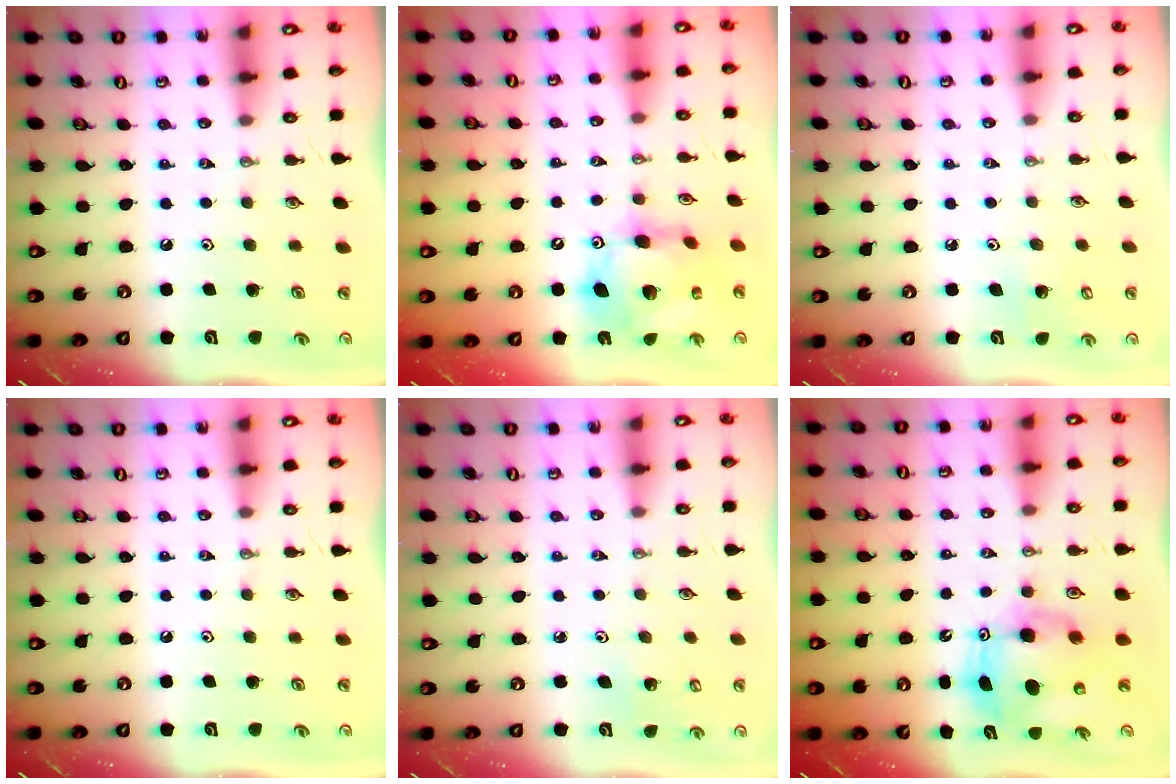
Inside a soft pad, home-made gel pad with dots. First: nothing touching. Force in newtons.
{"total": 16.7, "press": 16.6, "slide": 1.8}
{"total": 5.5, "press": 5.5, "slide": 0.4}
{"total": 0.0}
{"total": 2.9, "press": 2.9, "slide": 0.2}
{"total": 10.4, "press": 10.4, "slide": 0.7}